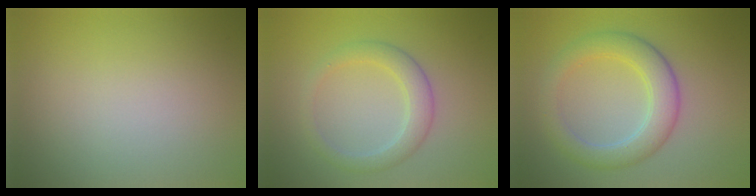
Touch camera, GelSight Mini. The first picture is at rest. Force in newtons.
{"total": 2.8, "press": 2.8, "slide": 0.2}
{"total": 4.5, "press": 4.5, "slide": 0.2}